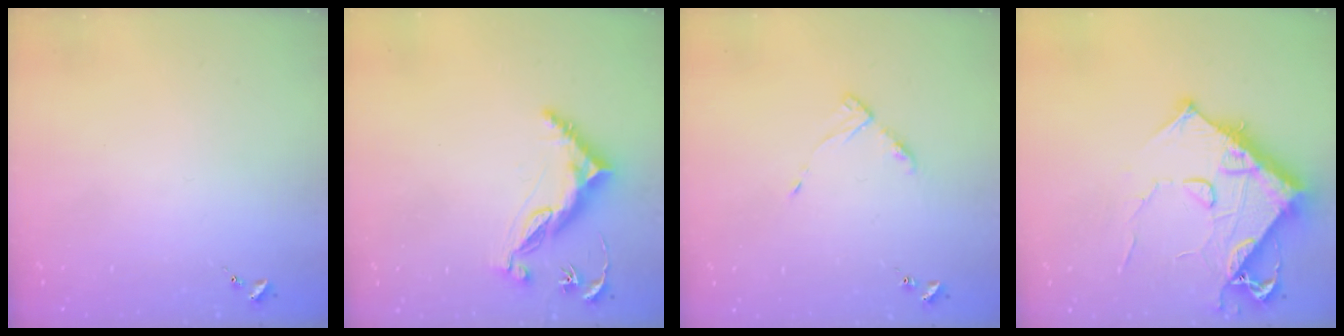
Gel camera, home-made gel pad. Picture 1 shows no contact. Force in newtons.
{"total": 9.5, "press": 9.5, "slide": 0.9}
{"total": 5.4, "press": 5.3, "slide": 0.6}
{"total": 13.7, "press": 13.6, "slide": 1.5}